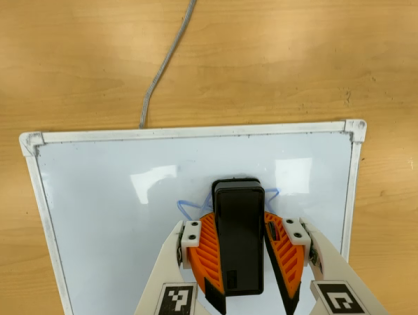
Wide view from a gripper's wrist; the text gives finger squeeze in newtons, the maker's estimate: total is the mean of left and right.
{"total": 15.0, "left": 15.5, "right": 14.4}